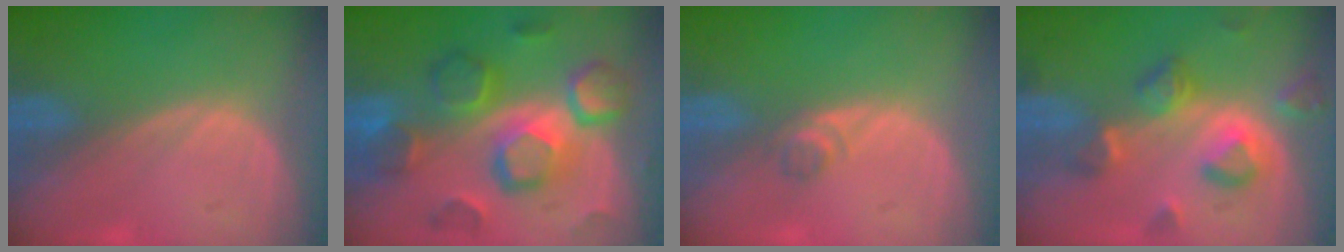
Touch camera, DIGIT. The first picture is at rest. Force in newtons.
{"total": 11.5, "press": 11.4, "slide": 1.0}
{"total": 1.8, "press": 1.5, "slide": 0.9}
{"total": 7.8, "press": 7.1, "slide": 3.2}